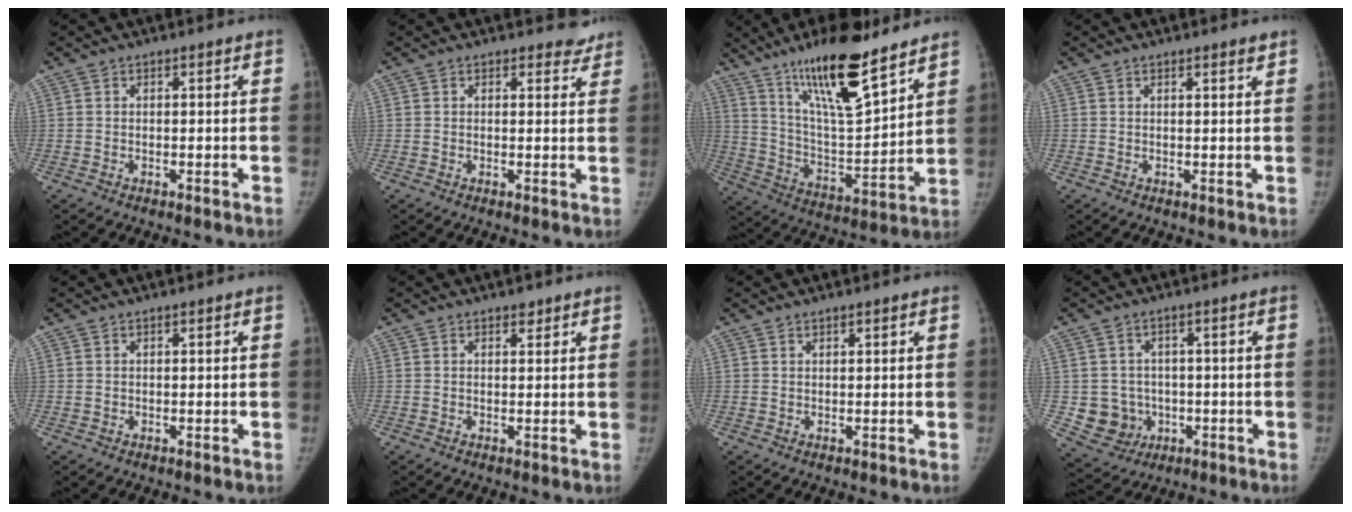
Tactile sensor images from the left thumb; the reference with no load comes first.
{"total": 2.8, "force": [2.5, 1.3, 0.1], "torque": [0.022, -0.018, 0.016]}
{"total": 20.0, "force": [14.1, 4.6, 13.4], "torque": [-0.205, -0.075, 0.250]}
{"total": 1.1, "force": [0.9, 0.1, 0.7], "torque": [-0.007, -0.006, 0.013]}
{"total": 0.0}
{"total": 1.3, "force": [1.0, 0.7, 0.6], "torque": [-0.002, -0.006, 0.012]}
{"total": 0.7, "force": [0.6, 0.1, 0.3], "torque": [-0.005, -0.004, 0.012]}
{"total": 7.3, "force": [-0.9, 7.0, 1.9], "torque": [-0.004, 0.009, -0.002]}